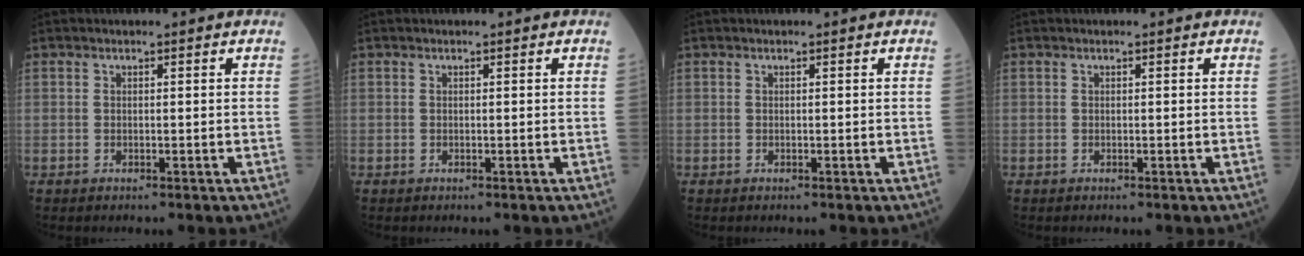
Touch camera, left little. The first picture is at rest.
{"total": 0.0}
{"total": 0.0}
{"total": 0.0}